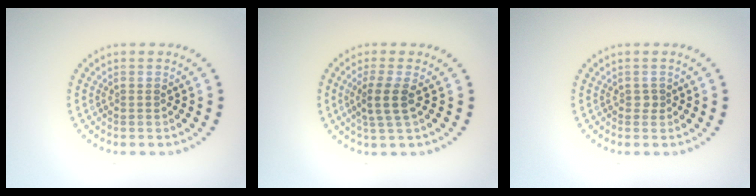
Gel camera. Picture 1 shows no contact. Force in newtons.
{"total": 2.5, "press": 2.0, "slide": 1.4}
{"total": 0.6, "press": 0.5, "slide": 0.3}